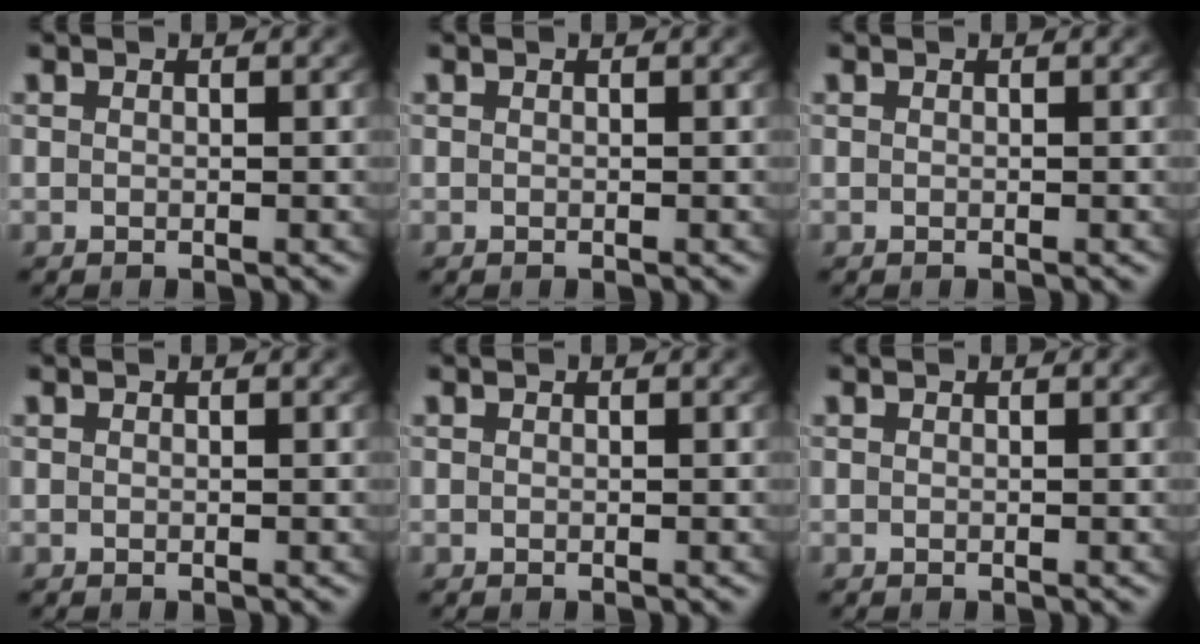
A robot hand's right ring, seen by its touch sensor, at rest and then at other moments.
{"total": 0.0}
{"total": 0.0}
{"total": 0.0}
{"total": 0.0}
{"total": 0.0}